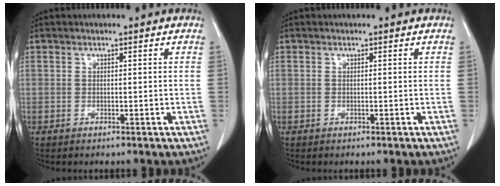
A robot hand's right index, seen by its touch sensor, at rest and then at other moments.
{"total": 0.0}